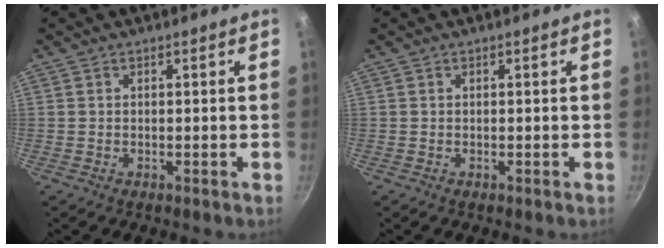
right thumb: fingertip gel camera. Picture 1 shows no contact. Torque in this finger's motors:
{"motor_torque": [-0.18, 0.18, -0.06, 0.12, 0.02]}